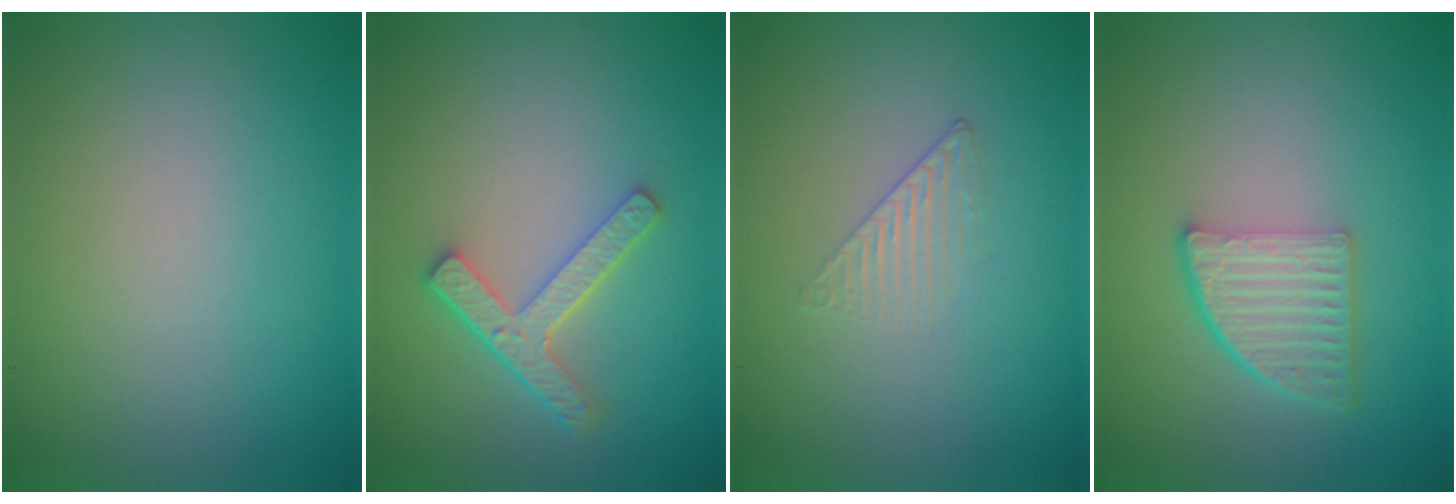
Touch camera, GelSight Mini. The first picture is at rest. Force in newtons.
{"total": 3.9, "press": 3.0, "slide": 2.5}
{"total": 1.4, "press": 0.3, "slide": 1.4}
{"total": 4.5, "press": 3.2, "slide": 3.2}